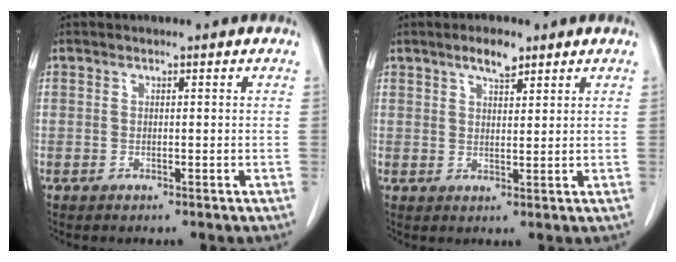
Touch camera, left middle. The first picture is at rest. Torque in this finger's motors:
{"motor_torque": [0.41, -0.34, 0.01, 0.04]}